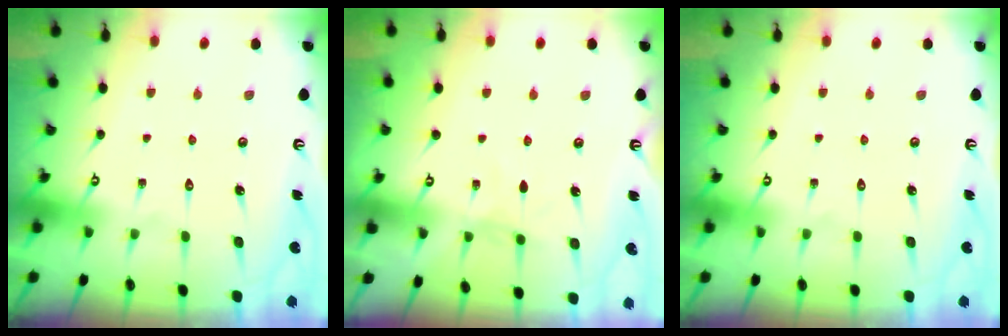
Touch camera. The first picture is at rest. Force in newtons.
{"total": 3.3, "press": 3.3, "slide": 0.4}
{"total": 0.0}